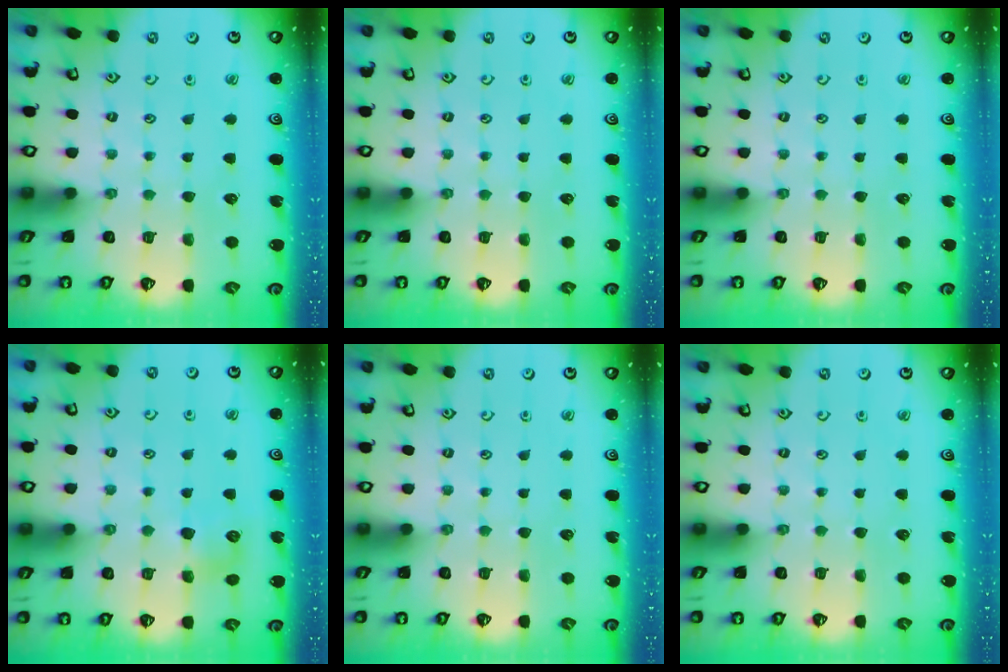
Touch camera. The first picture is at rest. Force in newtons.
{"total": 0.0}
{"total": 0.0}
{"total": 6.7, "press": 6.7, "slide": 0.5}
{"total": 0.0}
{"total": 0.0}